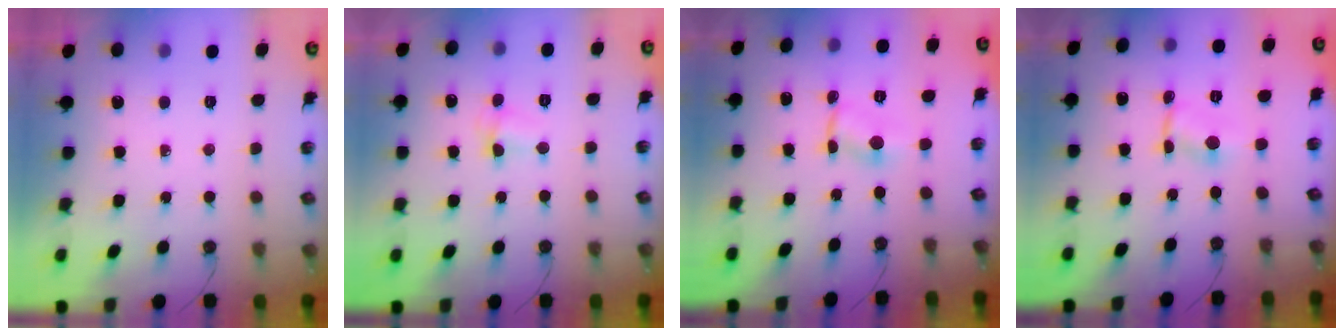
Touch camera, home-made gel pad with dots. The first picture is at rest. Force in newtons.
{"total": 3.4, "press": 3.3, "slide": 0.8}
{"total": 1.5, "press": 1.5, "slide": 0.1}
{"total": 0.7, "press": 0.7, "slide": 0.1}